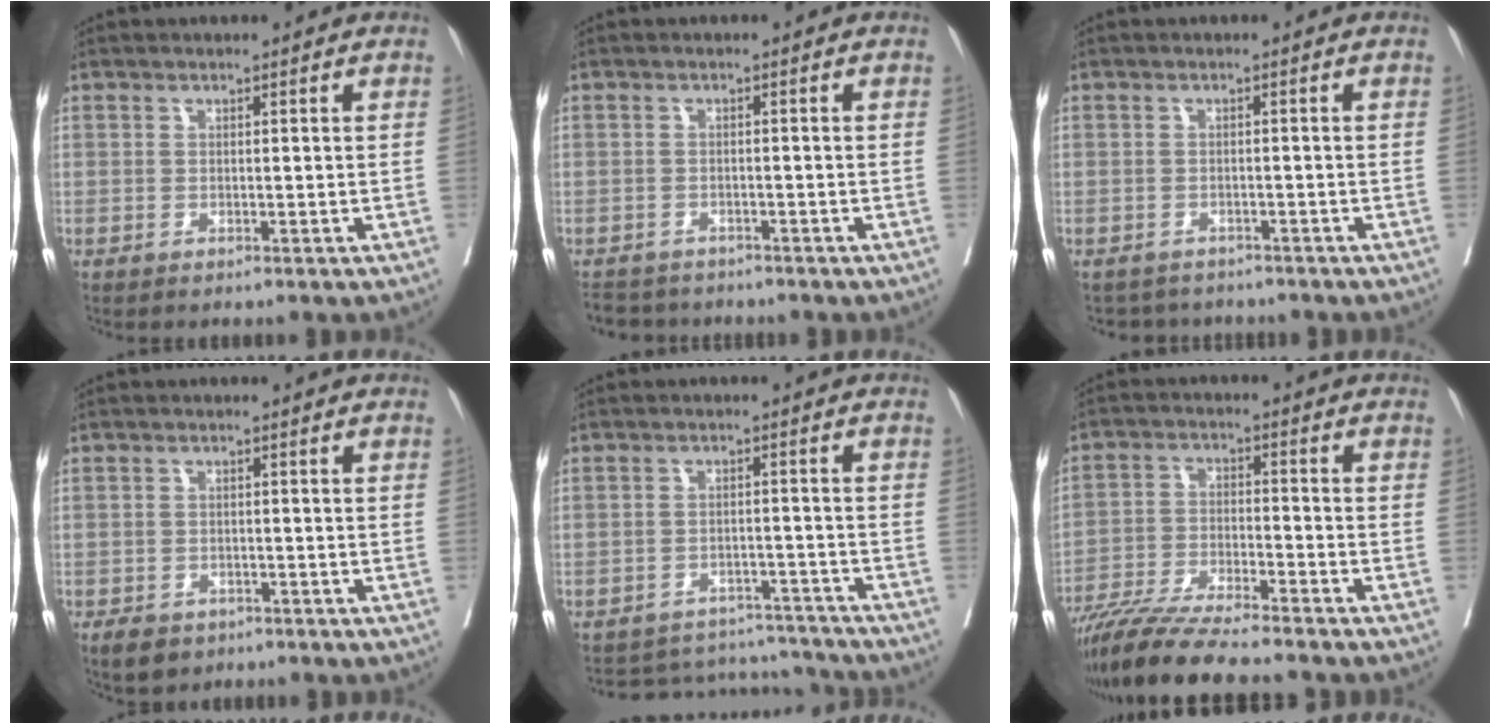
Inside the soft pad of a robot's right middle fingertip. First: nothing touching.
{"total": 4.2, "force": [-4.0, 1.3, 0.3], "torque": [0.001, -0.007, -0.062]}
{"total": 4.4, "force": [-4.1, 1.7, 0.0], "torque": [0.000, 0.001, -0.051]}
{"total": 4.1, "force": [-2.8, 2.6, 1.3], "torque": [-0.020, -0.001, -0.038]}
{"total": 9.5, "force": [-9.4, 1.6, -0.6], "torque": [0.014, 0.026, -0.120]}
{"total": 13.2, "force": [-11.6, 0.5, 6.2], "torque": [-0.104, -0.025, -0.193]}